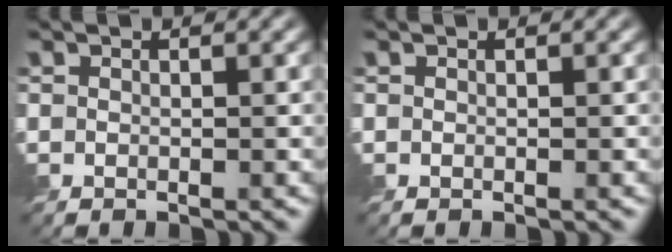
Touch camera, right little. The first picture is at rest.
{"total": 0.0}